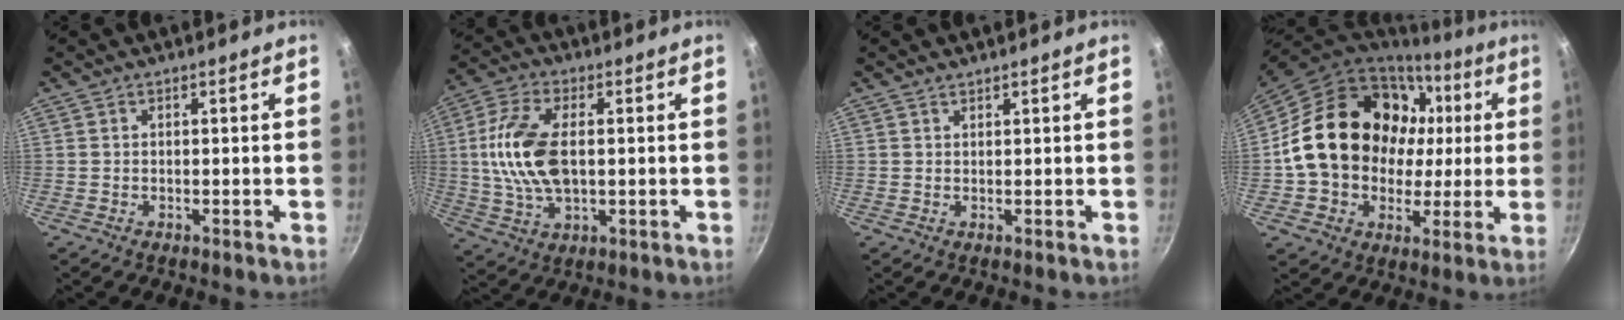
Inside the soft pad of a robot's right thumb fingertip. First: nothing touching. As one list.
[{"total": 13.5, "force": [0.9, 7.2, 11.4], "torque": [-0.221, 0.010, 0.013]}, {"total": 0.7, "force": [0.7, 0.2, 0.0], "torque": [0.001, -0.007, 0.014]}, {"total": 24.0, "force": [3.1, 19.3, 13.9], "torque": [-0.215, 0.038, 0.065]}]